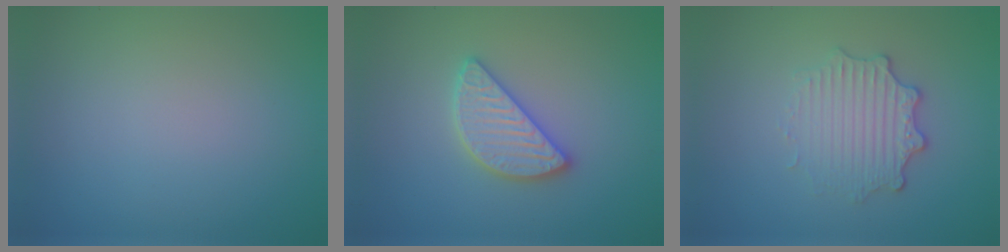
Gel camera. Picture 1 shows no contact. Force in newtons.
{"total": 4.2, "press": 4.2, "slide": 0.3}
{"total": 3.2, "press": 2.8, "slide": 1.6}